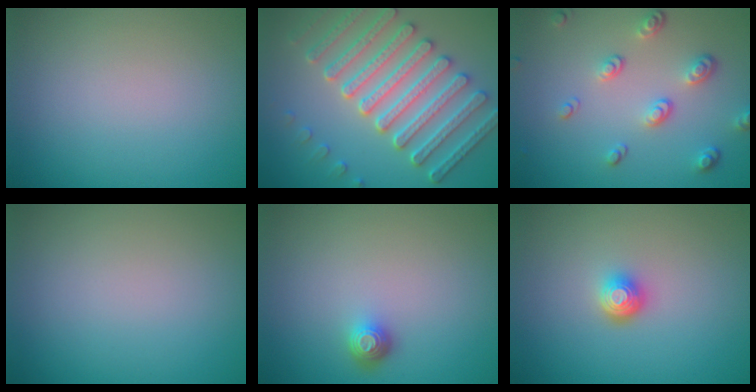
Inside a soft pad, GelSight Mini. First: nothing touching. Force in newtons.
{"total": 6.9, "press": 6.2, "slide": 3.1}
{"total": 3.4, "press": 2.6, "slide": 2.1}
{"total": 0.0}
{"total": 1.6, "press": 1.1, "slide": 1.0}
{"total": 1.9, "press": 1.4, "slide": 1.3}